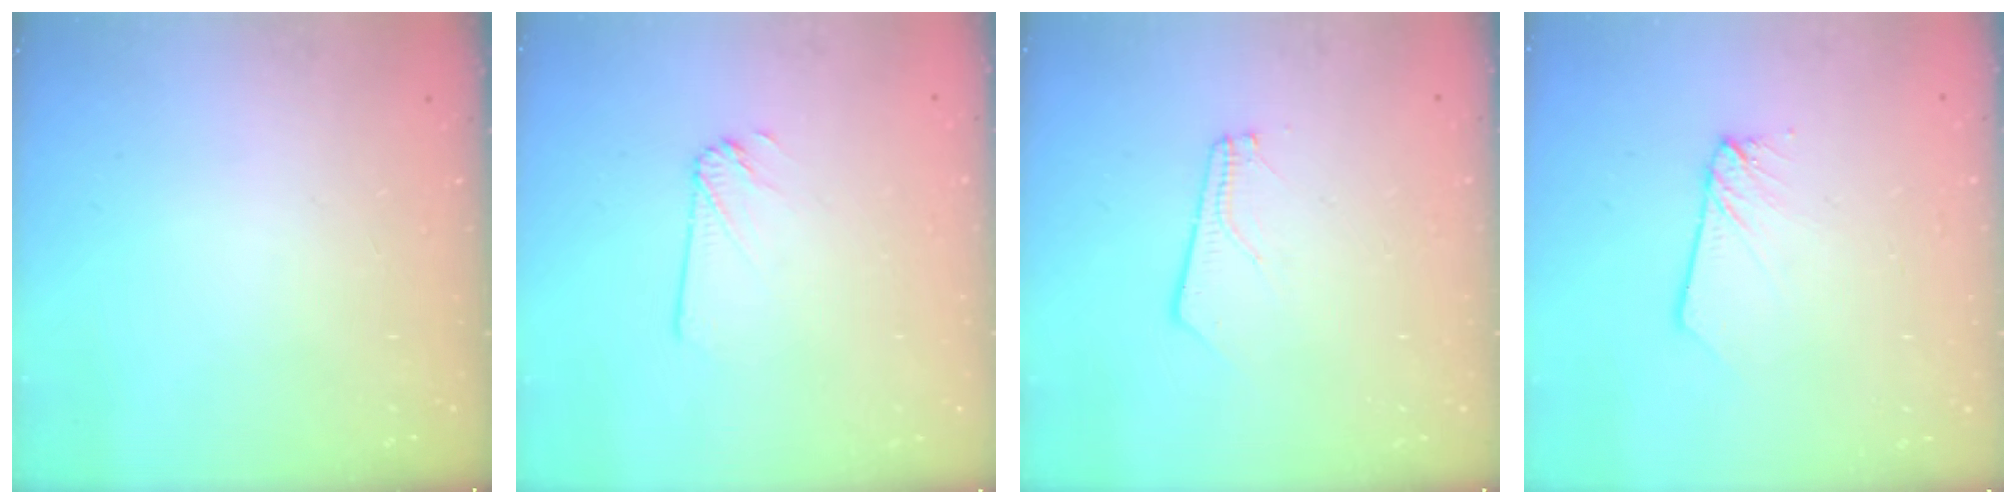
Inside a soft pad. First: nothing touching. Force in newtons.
{"total": 1.6, "press": 1.6, "slide": 0.0}
{"total": 2.5, "press": 2.5, "slide": 0.3}
{"total": 2.3, "press": 2.3, "slide": 0.2}